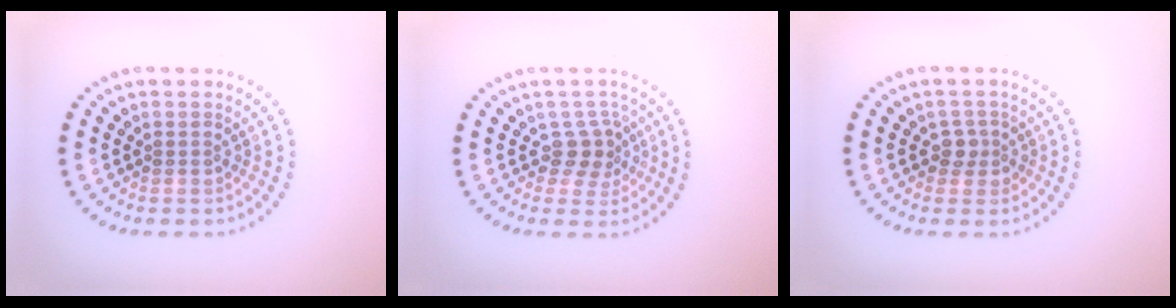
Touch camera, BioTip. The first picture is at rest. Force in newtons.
{"total": 2.3, "press": 1.9, "slide": 1.3}
{"total": 1.5, "press": 1.2, "slide": 1.0}